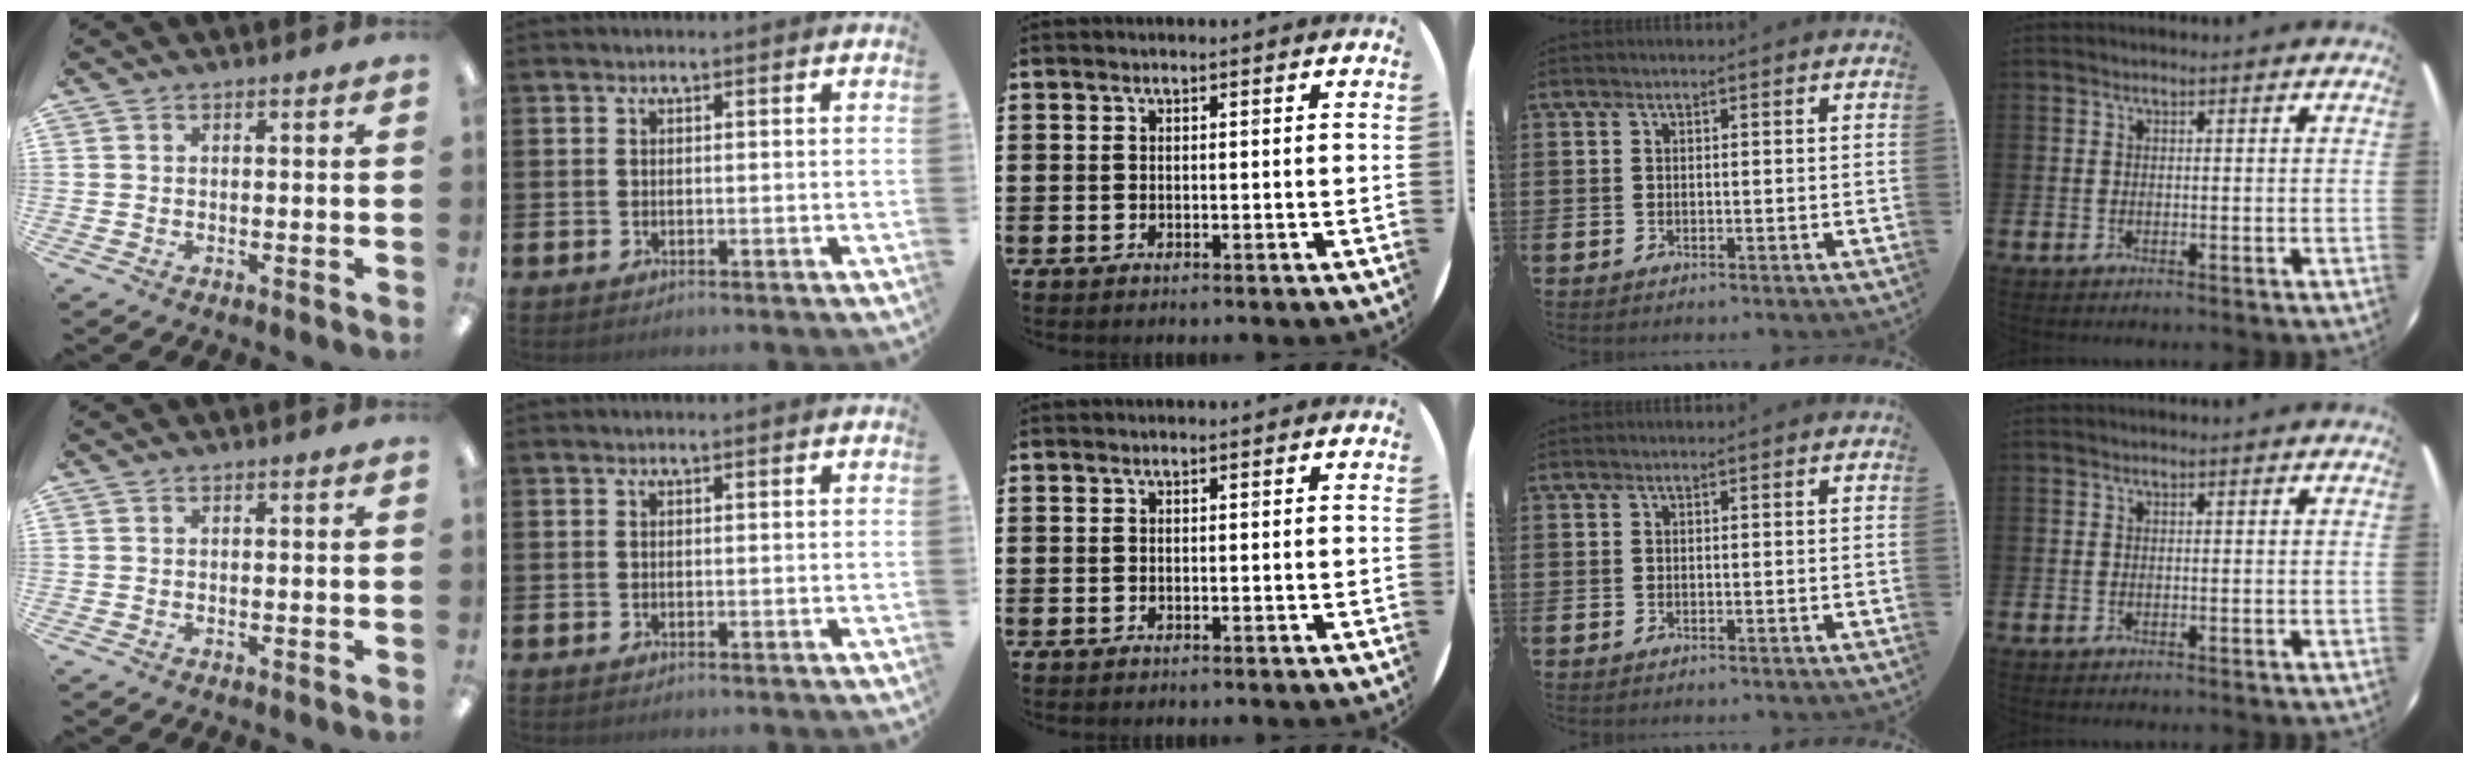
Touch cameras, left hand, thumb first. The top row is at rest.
{}